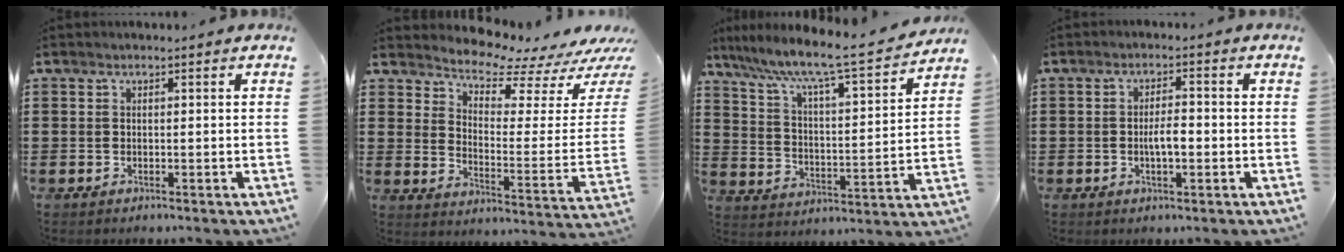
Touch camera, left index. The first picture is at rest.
{"total": 6.1, "force": [5.8, 0.9, 1.6], "torque": [-0.050, -0.058, 0.095]}
{"total": 7.7, "force": [6.6, 0.0, 4.0], "torque": [-0.106, -0.048, 0.102]}
{"total": 3.5, "force": [-0.6, 1.2, 3.3], "torque": [-0.060, 0.005, -0.012]}